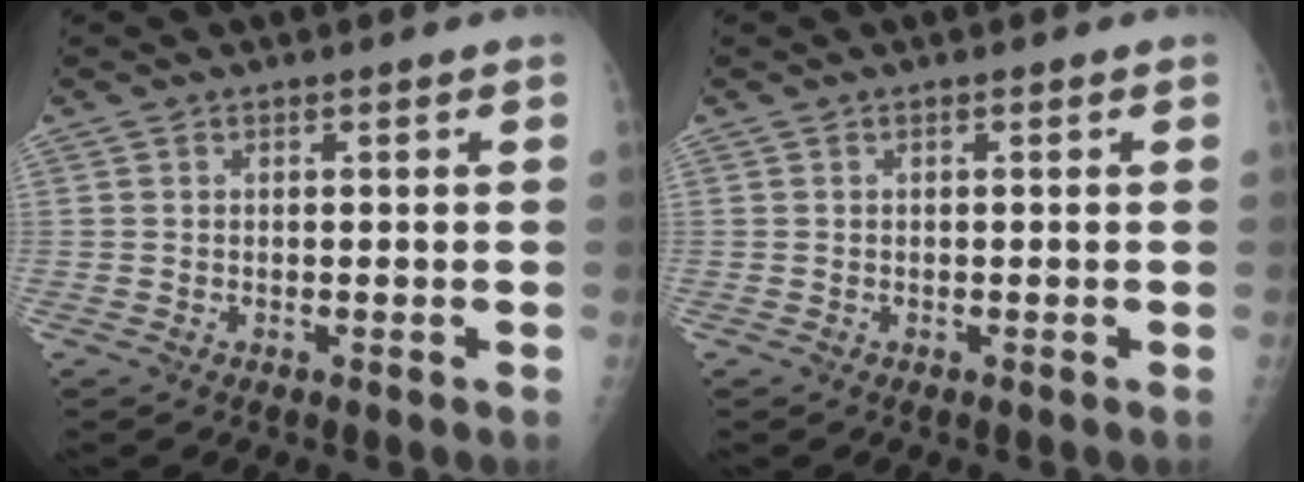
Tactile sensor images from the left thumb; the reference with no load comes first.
{"total": 0.0}